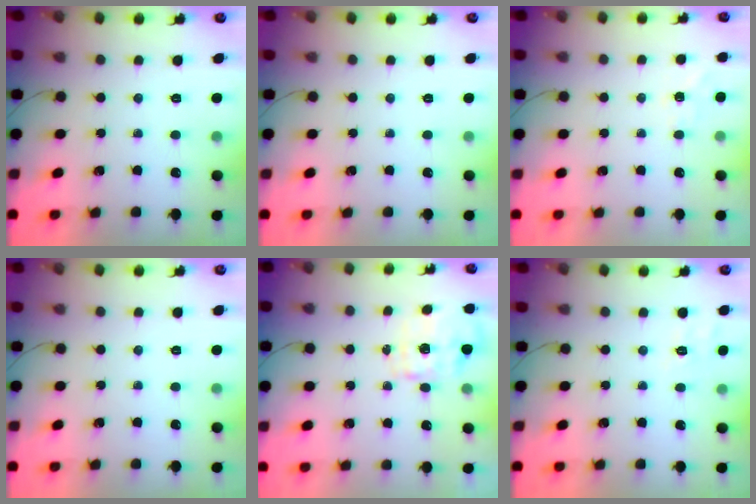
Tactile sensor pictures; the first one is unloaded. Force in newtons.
{"total": 0.0}
{"total": 2.3, "press": 1.6, "slide": 1.7}
{"total": 0.0}
{"total": 1.7, "press": 1.6, "slide": 0.5}
{"total": 6.2, "press": 5.9, "slide": 2.1}